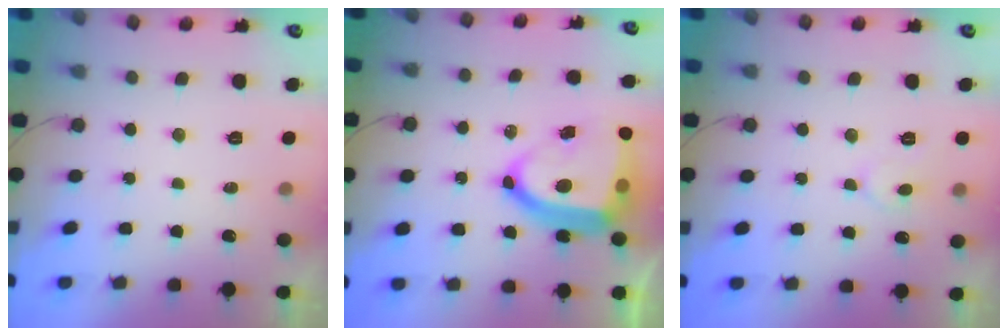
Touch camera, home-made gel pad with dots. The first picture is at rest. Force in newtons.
{"total": 19.1, "press": 19.0, "slide": 2.2}
{"total": 4.2, "press": 4.2, "slide": 0.2}